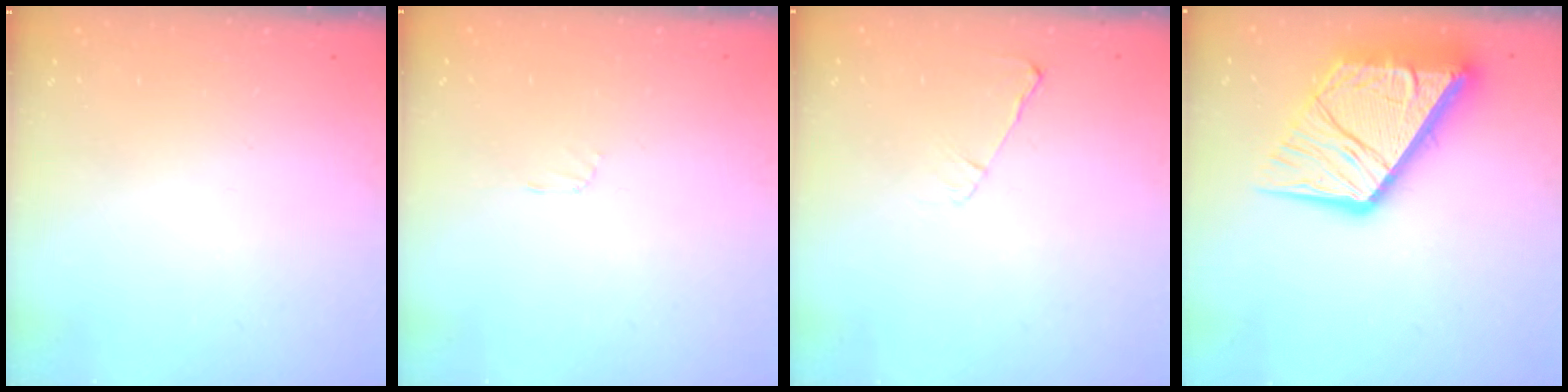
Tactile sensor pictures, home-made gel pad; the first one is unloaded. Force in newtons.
{"total": 2.9, "press": 2.9, "slide": 0.4}
{"total": 3.9, "press": 3.9, "slide": 0.6}
{"total": 21.6, "press": 21.5, "slide": 2.4}